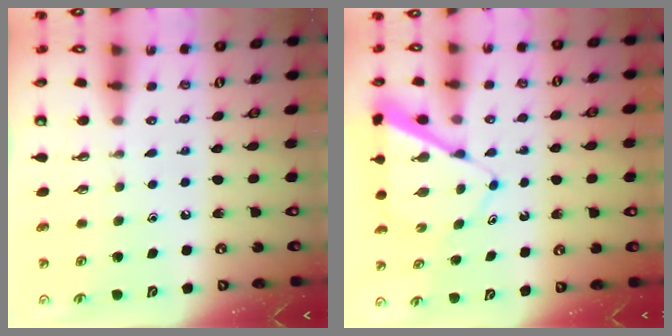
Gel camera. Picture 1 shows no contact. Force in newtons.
{"total": 6.9, "press": 6.9, "slide": 0.5}